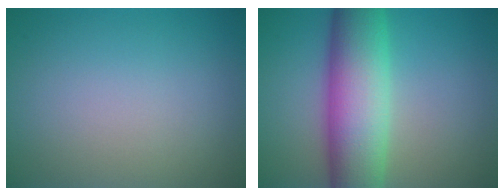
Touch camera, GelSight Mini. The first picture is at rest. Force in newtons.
{"total": 10.4, "press": 10.4, "slide": 0.1}